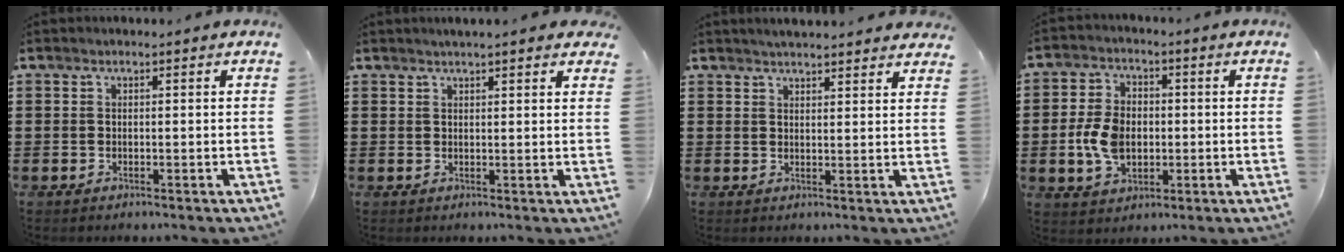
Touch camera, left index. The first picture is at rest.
{"total": 1.8, "force": [1.6, 0.1, 0.8], "torque": [-0.019, 0.002, 0.030]}
{"total": 2.6, "force": [2.6, -0.1, 0.2], "torque": [-0.011, -0.007, 0.049]}
{"total": 7.4, "force": [-0.9, 5.1, 5.3], "torque": [-0.136, 0.005, -0.024]}